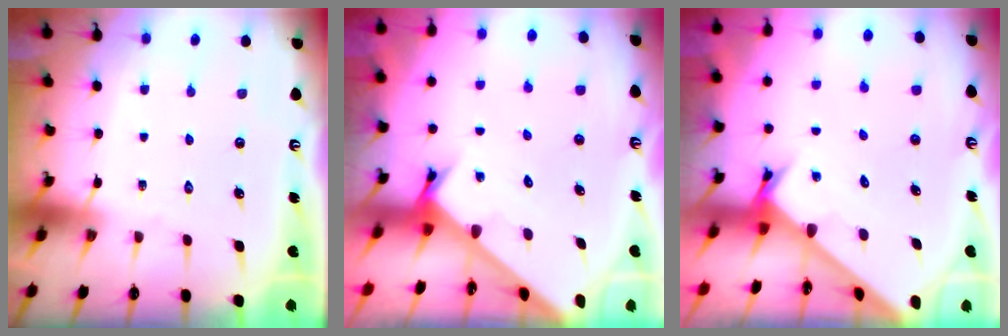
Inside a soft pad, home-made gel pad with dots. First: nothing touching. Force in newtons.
{"total": 2.2, "press": 2.2, "slide": 0.2}
{"total": 2.7, "press": 2.7, "slide": 0.3}